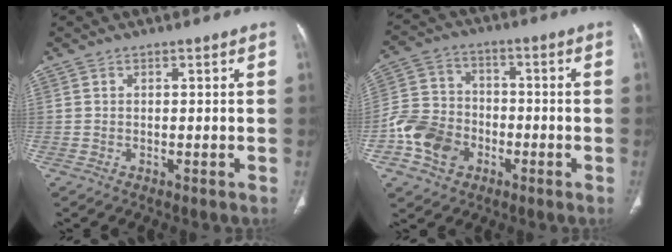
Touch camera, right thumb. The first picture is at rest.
{"total": 11.1, "force": [-4.2, 8.9, 5.1], "torque": [-0.074, 0.023, -0.081]}